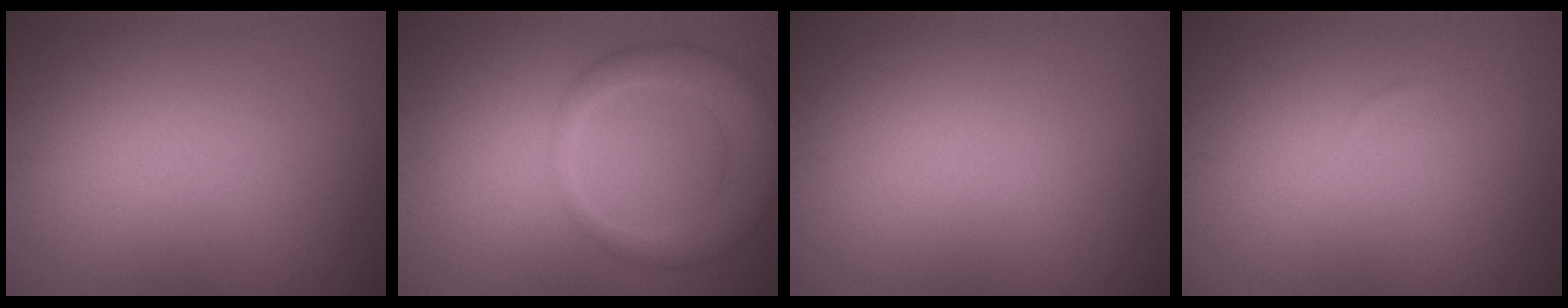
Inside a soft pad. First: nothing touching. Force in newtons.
{"total": 5.1, "press": 5.1, "slide": 0.3}
{"total": 0.0}
{"total": 0.0}